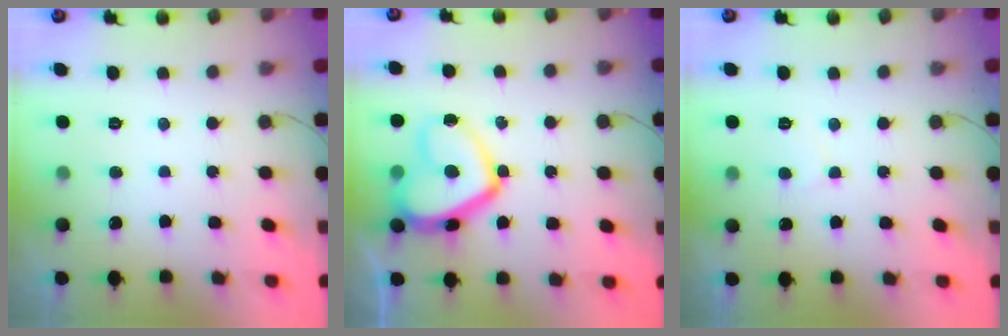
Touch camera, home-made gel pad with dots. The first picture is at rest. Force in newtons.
{"total": 13.8, "press": 13.7, "slide": 1.5}
{"total": 2.9, "press": 2.9, "slide": 0.3}